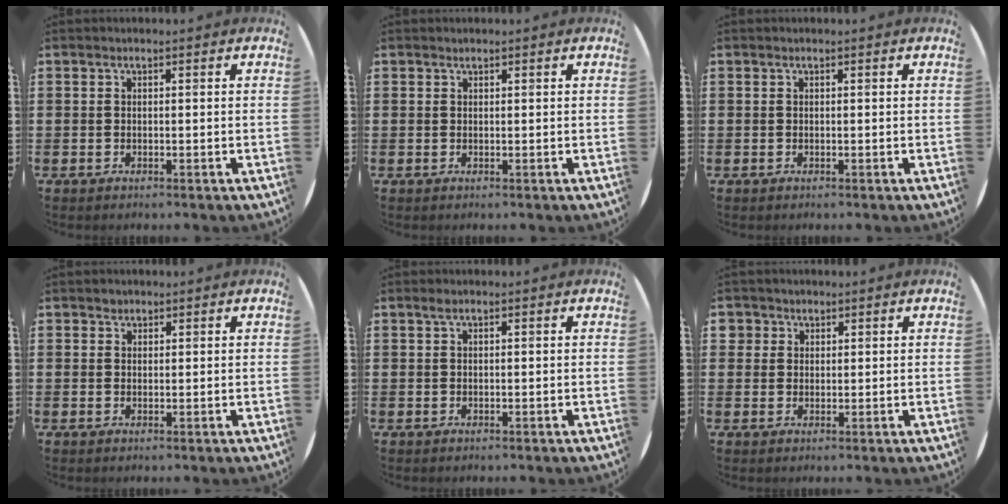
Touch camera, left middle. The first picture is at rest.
{"total": 0.0}
{"total": 0.0}
{"total": 1.0, "force": [0.8, 0.5, -0.1], "torque": [0.001, 0.002, 0.016]}
{"total": 0.6, "force": [0.4, 0.1, 0.4], "torque": [-0.007, 0.002, 0.007]}
{"total": 2.1, "force": [1.4, 1.5, 0.0], "torque": [0.004, 0.003, 0.026]}